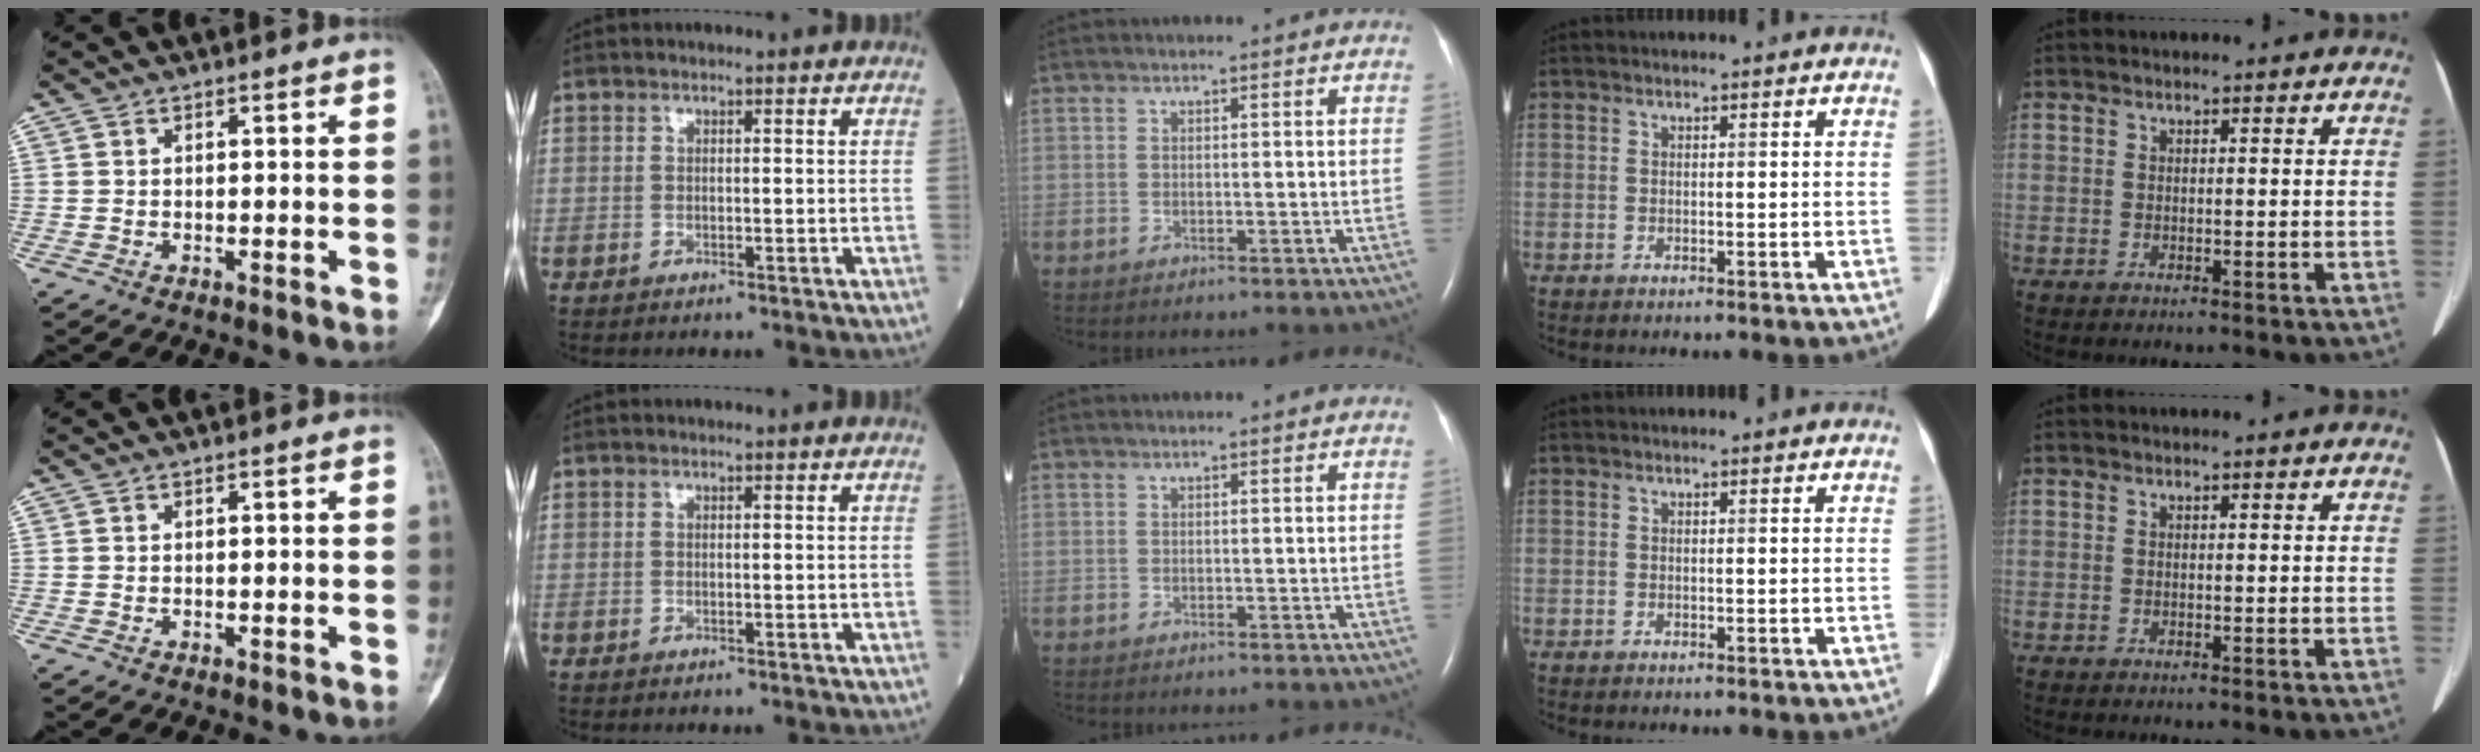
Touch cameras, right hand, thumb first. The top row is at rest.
{}